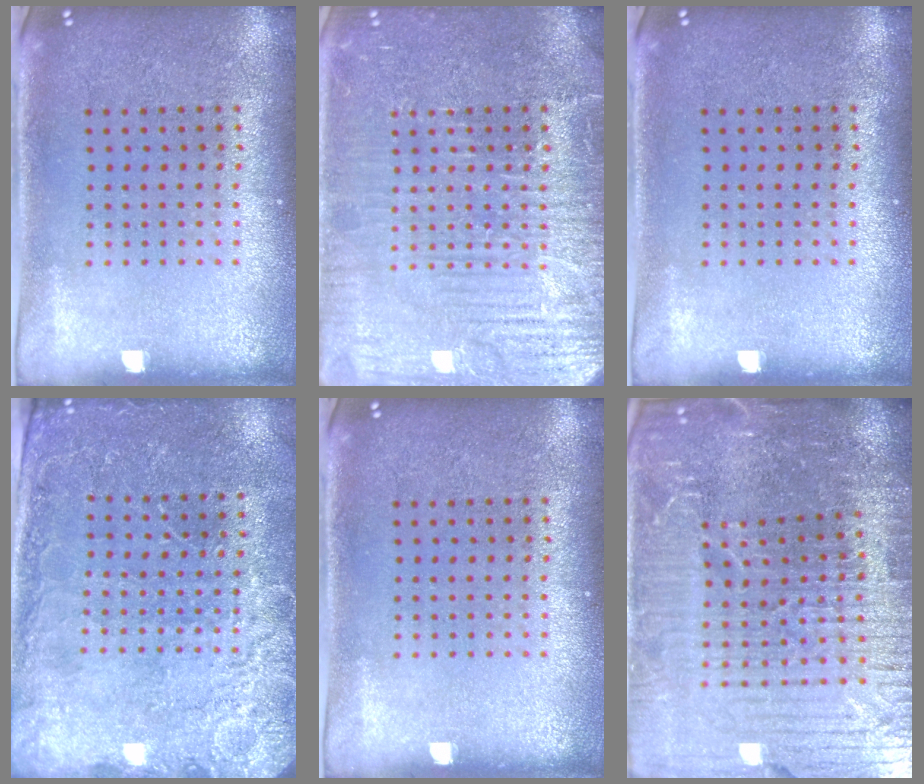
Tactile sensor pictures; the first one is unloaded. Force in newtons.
{"total": 6.4, "press": 6.3, "slide": 0.8}
{"total": 0.0}
{"total": 2.8, "press": 2.7, "slide": 0.4}
{"total": 0.0}
{"total": 6.3, "press": 5.6, "slide": 2.7}